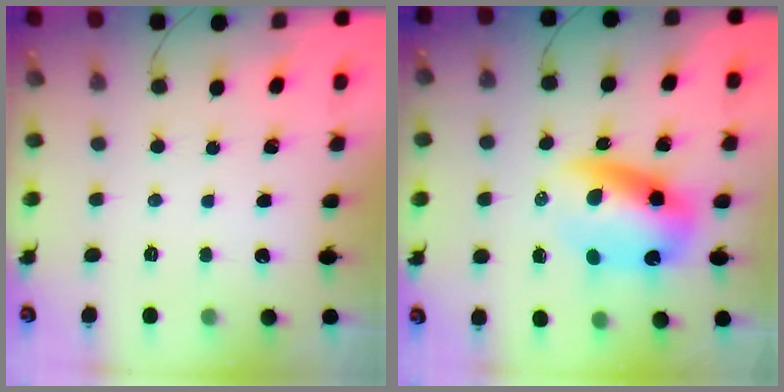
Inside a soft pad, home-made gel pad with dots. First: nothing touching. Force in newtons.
{"total": 10.9, "press": 10.7, "slide": 2.2}